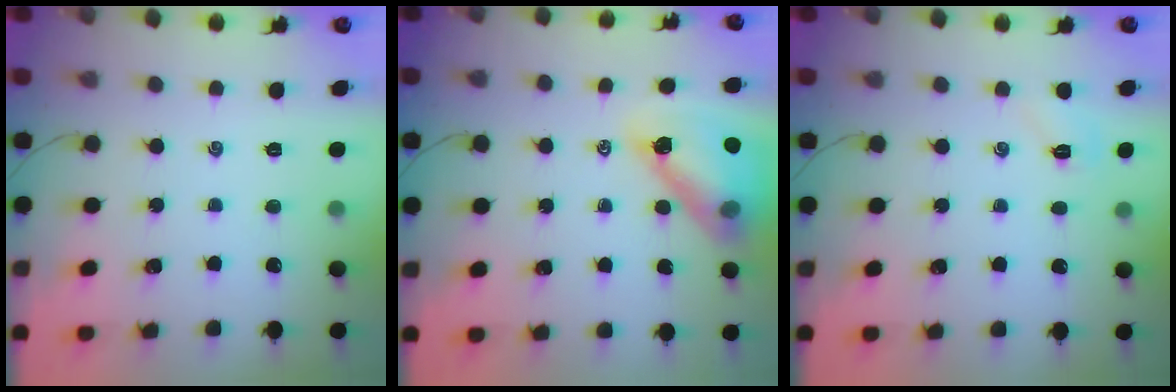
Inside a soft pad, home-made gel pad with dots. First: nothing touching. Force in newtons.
{"total": 14.4, "press": 13.8, "slide": 4.2}
{"total": 4.8, "press": 4.6, "slide": 1.1}